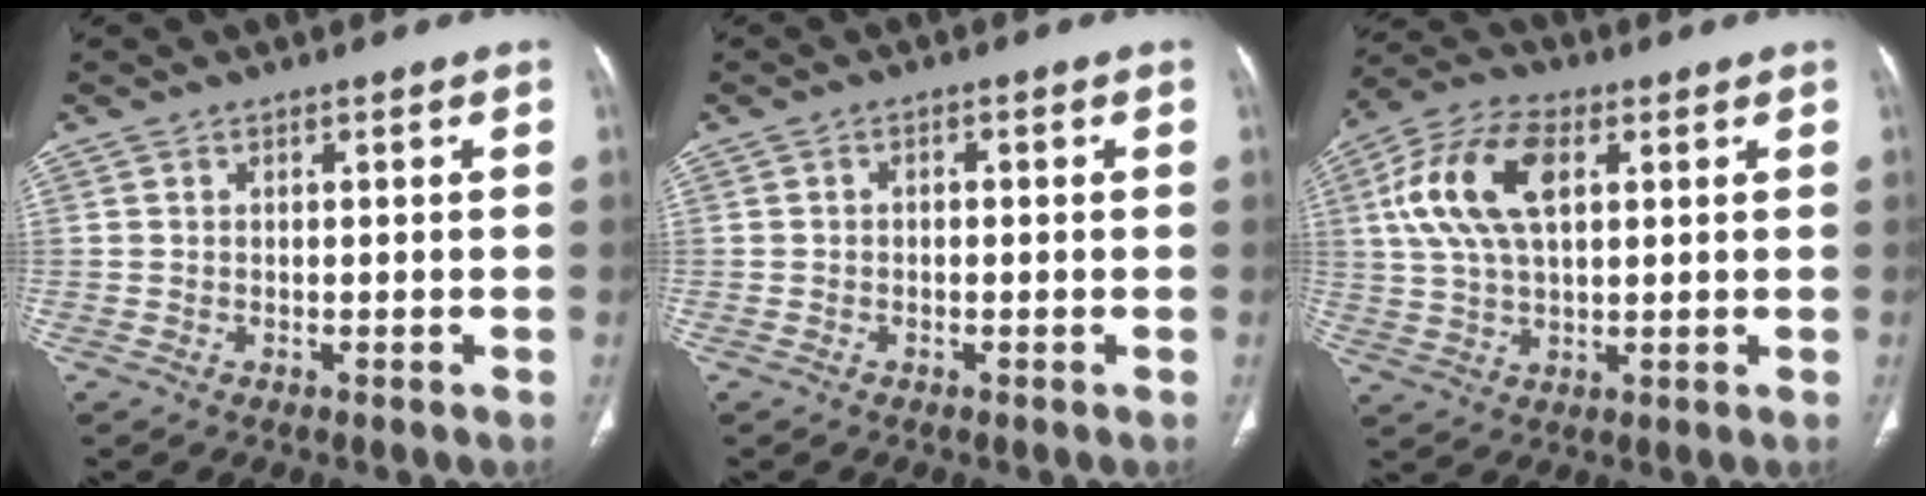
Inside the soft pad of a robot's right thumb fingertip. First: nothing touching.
{"total": 0.9, "force": [-0.1, 0.6, 0.6], "torque": [-0.006, 0.003, -0.006]}
{"total": 13.8, "force": [3.8, 7.4, 11.0], "torque": [-0.224, 0.013, 0.071]}